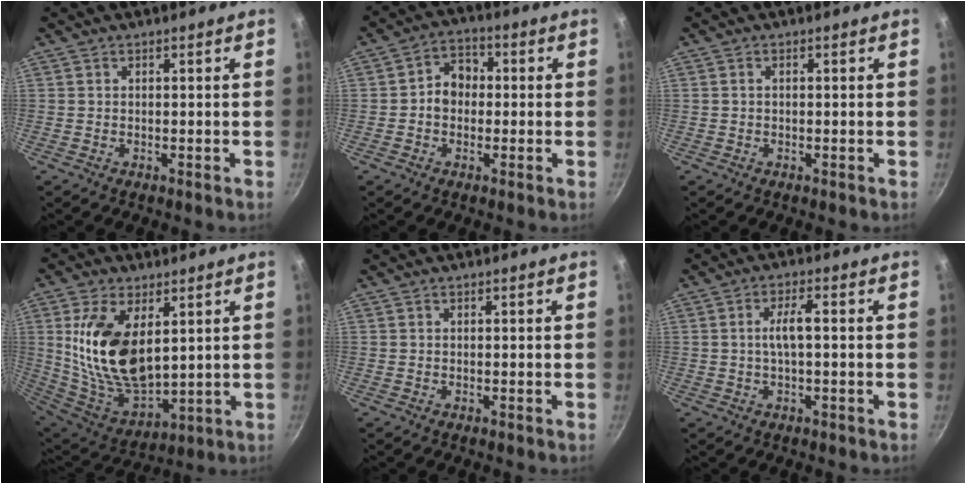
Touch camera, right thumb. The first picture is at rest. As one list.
[{"total": 6.1, "force": [-0.2, 5.0, 3.5], "torque": [-0.021, 0.018, -0.015]}, {"total": 0.6, "force": [0.0, 0.4, 0.5], "torque": [-0.010, 0.005, 0.001]}, {"total": 18.3, "force": [4.5, 10.1, 14.5], "torque": [-0.261, -0.037, 0.102]}, {"total": 0.0}, {"total": 4.1, "force": [0.0, 1.1, 4.0], "torque": [-0.079, 0.016, -0.001]}]